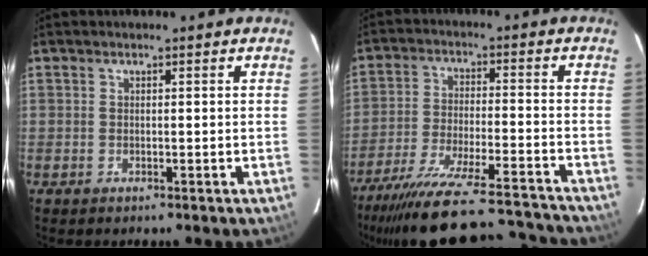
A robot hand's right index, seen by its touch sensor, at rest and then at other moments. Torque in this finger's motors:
{"motor_torque": [0.99, -1.15, 0.76, 0.12]}